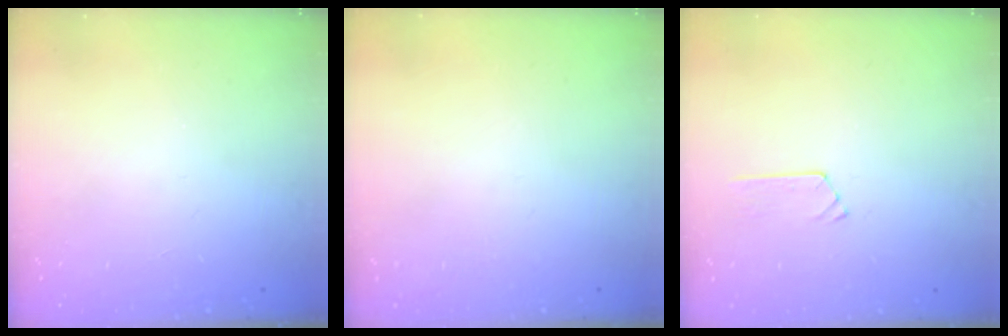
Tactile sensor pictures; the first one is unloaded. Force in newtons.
{"total": 0.0}
{"total": 4.2, "press": 4.2, "slide": 0.4}